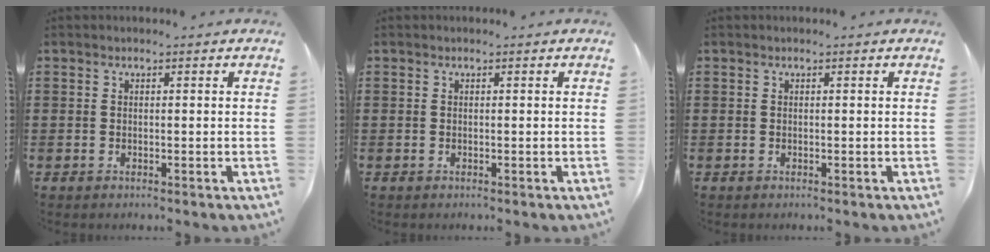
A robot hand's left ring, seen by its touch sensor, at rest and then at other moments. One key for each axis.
{"total": 0.0}
{"total": 0.0}